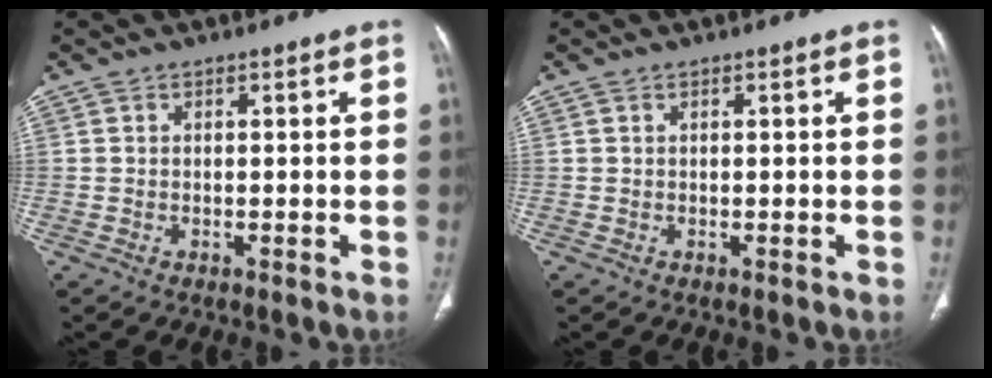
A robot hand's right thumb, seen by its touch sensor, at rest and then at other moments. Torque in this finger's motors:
{"motor_torque": [0.10, 0.05, -0.07, -0.40, -0.06]}